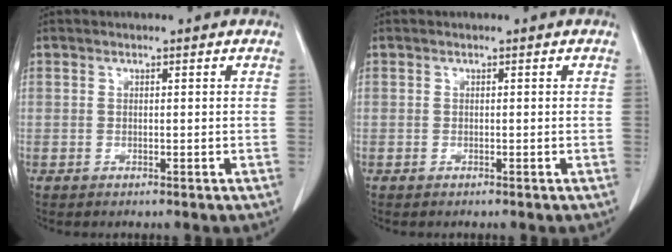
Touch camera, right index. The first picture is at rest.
{"total": 0.0}